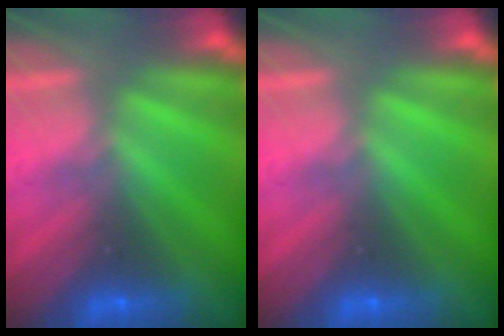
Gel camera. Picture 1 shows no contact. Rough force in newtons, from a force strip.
{"total": 0.0}